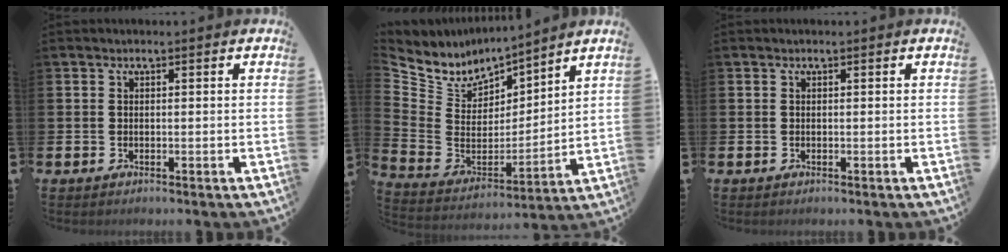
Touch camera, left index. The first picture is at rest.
{"total": 6.9, "force": [6.5, 2.4, -0.5], "torque": [-0.050, -0.063, 0.115]}
{"total": 0.0}